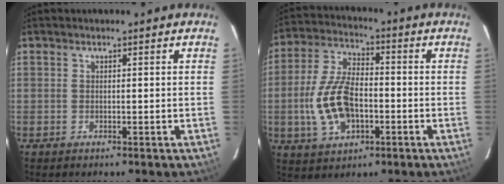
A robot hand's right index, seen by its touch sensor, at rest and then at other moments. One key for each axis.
{"total": 13.2, "fx": -2.8, "fy": 7.2, "fz": 10.7, "tx": -0.227, "ty": 0.009, "tz": -0.044}